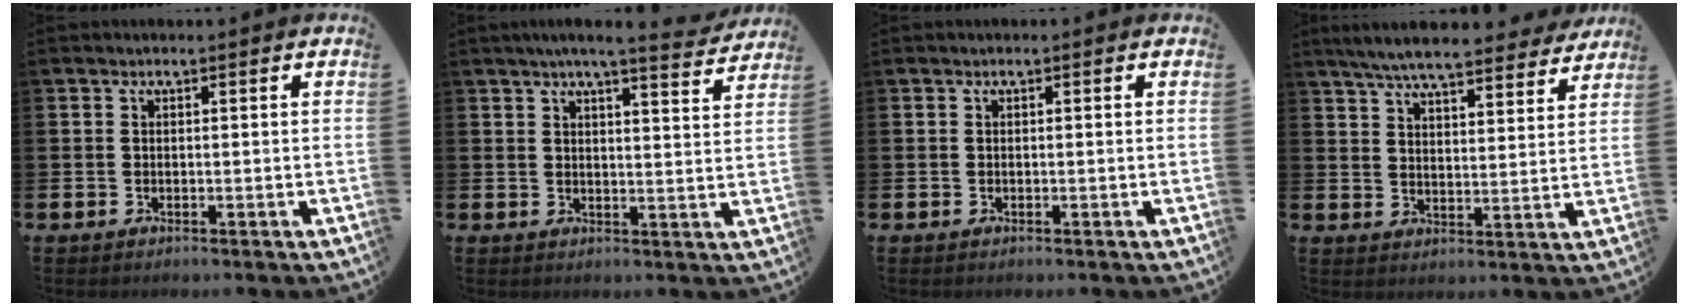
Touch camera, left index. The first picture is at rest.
{"total": 5.8, "force": [5.3, -0.2, 2.2], "torque": [-0.039, -0.026, 0.091]}
{"total": 0.0}
{"total": 7.3, "force": [6.8, 1.0, 2.3], "torque": [-0.061, -0.038, 0.119]}